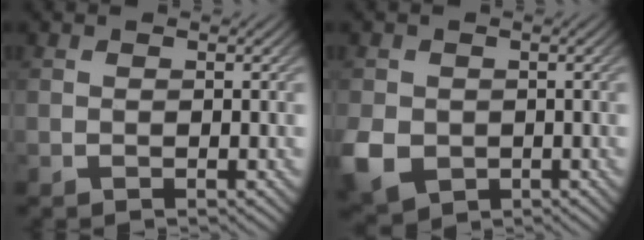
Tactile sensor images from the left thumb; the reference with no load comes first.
{"total": 5.9, "force": [-1.3, 4.9, 2.9], "torque": [-0.087, -0.022, -0.031]}